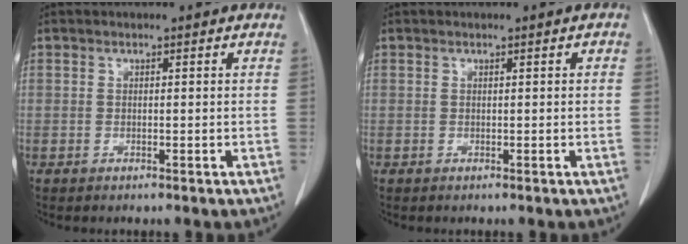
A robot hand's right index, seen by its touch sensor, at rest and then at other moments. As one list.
[{"total": 0.5, "force": [0.1, 0.1, 0.5], "torque": [-0.009, 0.002, 0.003]}]